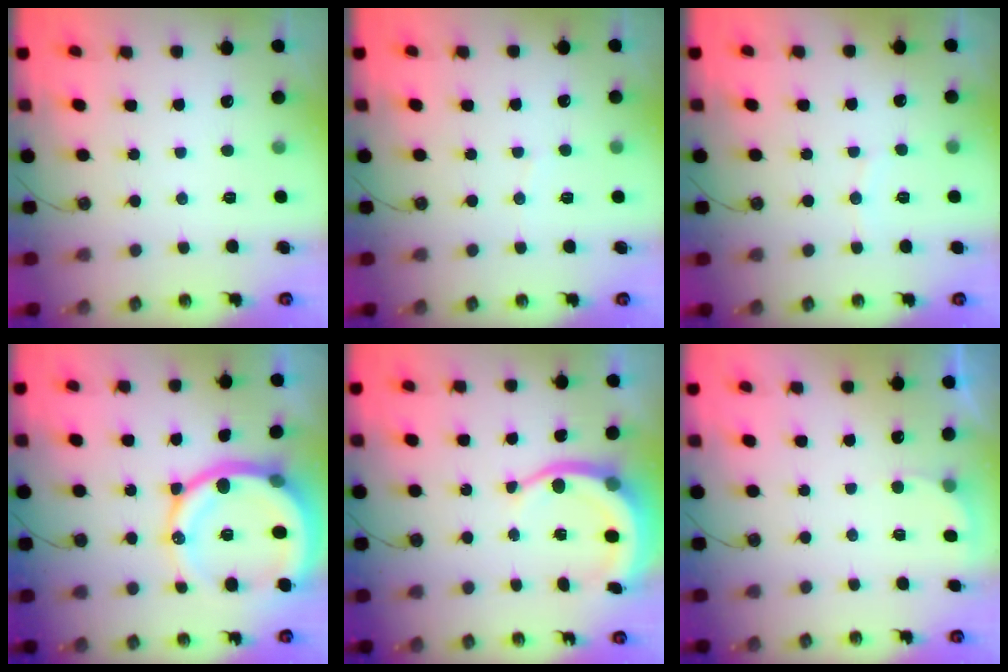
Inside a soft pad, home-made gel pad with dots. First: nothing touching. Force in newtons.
{"total": 2.9, "press": 2.9, "slide": 0.3}
{"total": 2.4, "press": 2.3, "slide": 0.3}
{"total": 20.1, "press": 20.0, "slide": 2.5}
{"total": 8.6, "press": 8.5, "slide": 1.6}
{"total": 3.0, "press": 2.9, "slide": 0.8}